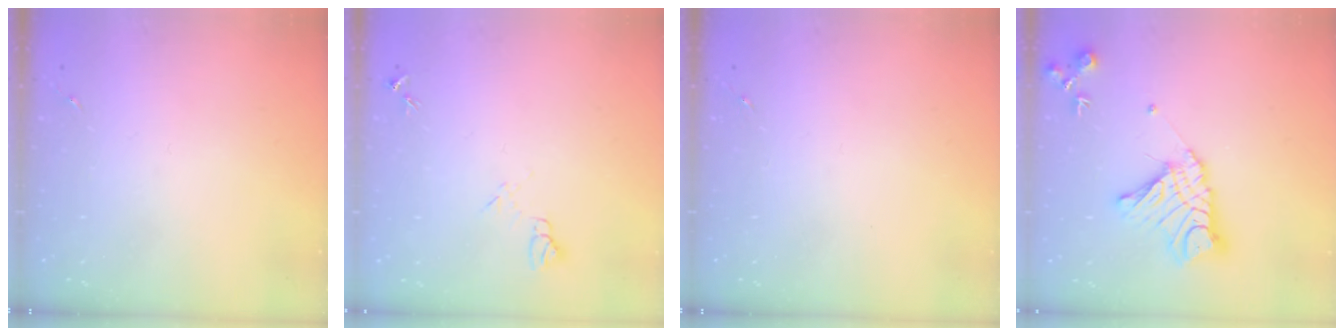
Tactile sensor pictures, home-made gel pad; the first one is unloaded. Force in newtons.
{"total": 7.1, "press": 7.1, "slide": 0.7}
{"total": 0.0}
{"total": 15.8, "press": 15.7, "slide": 1.4}